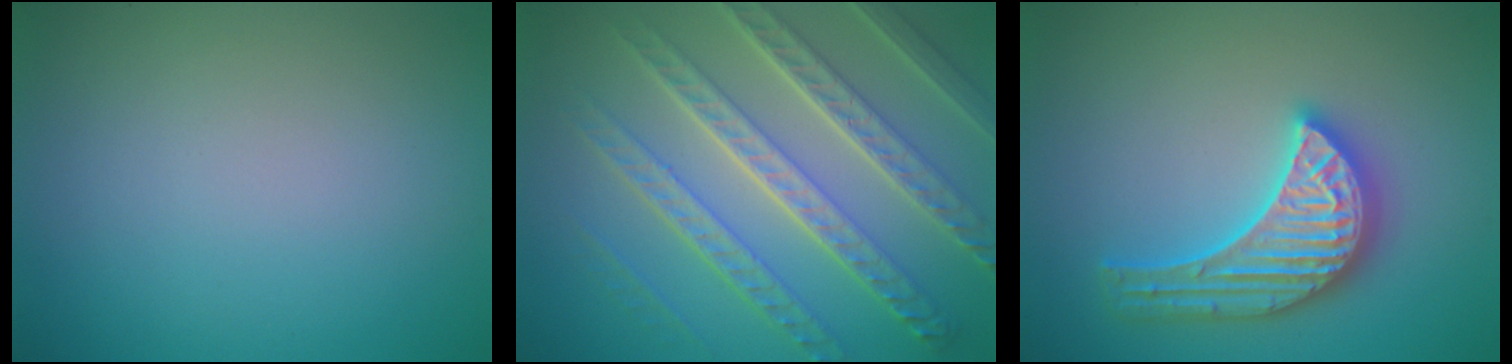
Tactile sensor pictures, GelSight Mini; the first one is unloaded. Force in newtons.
{"total": 8.9, "press": 6.4, "slide": 6.3}
{"total": 5.6, "press": 5.5, "slide": 0.8}